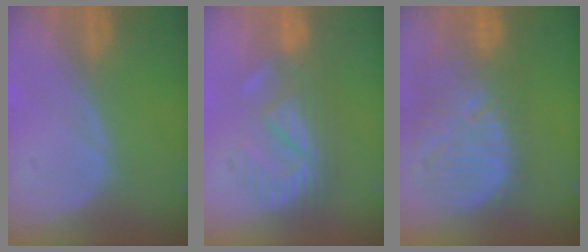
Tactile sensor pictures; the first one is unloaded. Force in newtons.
{"total": 8.3, "press": 7.7, "slide": 3.1}
{"total": 12.8, "press": 11.3, "slide": 6.0}